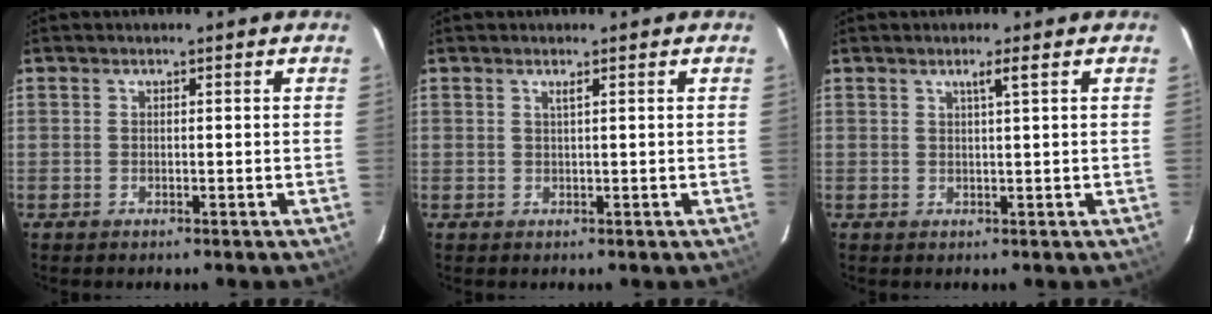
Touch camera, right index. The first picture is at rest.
{"total": 0.7, "force": [0.4, -0.2, 0.5], "torque": [-0.011, -0.001, 0.006]}
{"total": 1.7, "force": [0.9, -0.5, 1.4], "torque": [-0.026, -0.002, 0.017]}